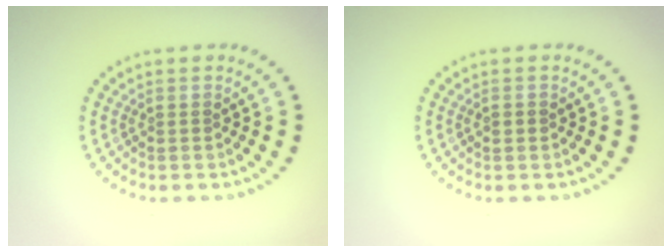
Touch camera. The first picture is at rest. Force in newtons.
{"total": 1.0, "press": 1.0, "slide": 0.0}